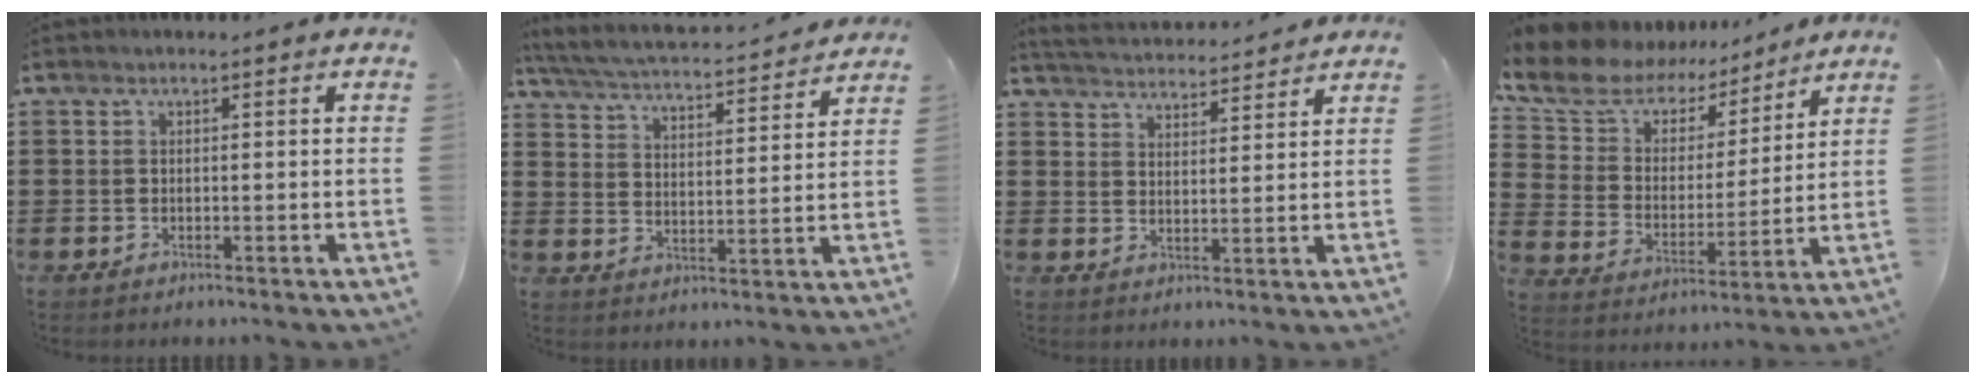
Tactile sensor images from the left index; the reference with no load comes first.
{"total": 4.5, "force": [4.2, 0.0, 1.4], "torque": [-0.049, -0.031, 0.066]}
{"total": 3.8, "force": [3.8, 0.0, 0.1], "torque": [-0.017, -0.022, 0.066]}
{"total": 8.6, "force": [7.3, 4.1, 1.7], "torque": [-0.081, -0.047, 0.129]}